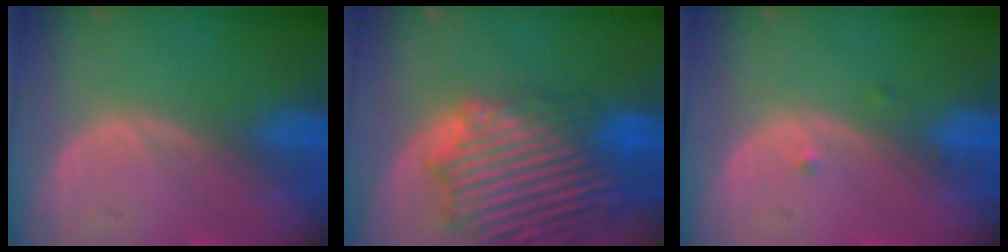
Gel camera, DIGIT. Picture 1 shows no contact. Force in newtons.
{"total": 14.6, "press": 12.5, "slide": 7.5}
{"total": 0.9, "press": 0.7, "slide": 0.5}